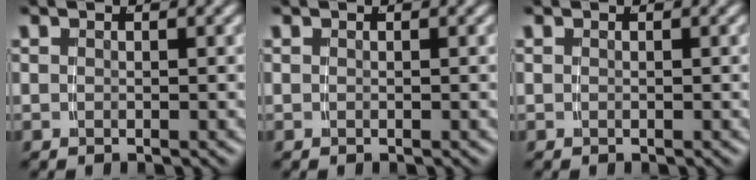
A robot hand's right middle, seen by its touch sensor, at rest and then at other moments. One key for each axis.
{"total": 0.0}
{"total": 0.0}